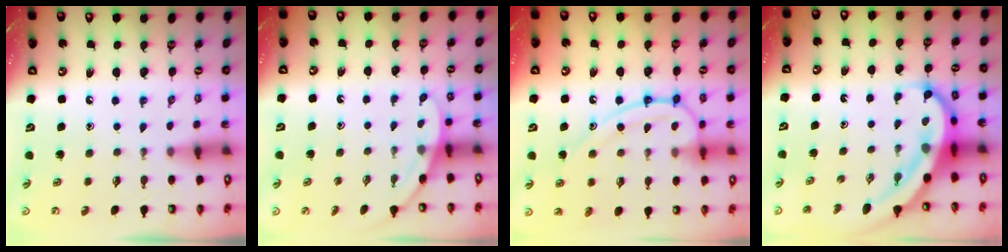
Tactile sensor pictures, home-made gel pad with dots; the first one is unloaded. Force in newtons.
{"total": 2.8, "press": 2.8, "slide": 0.2}
{"total": 13.4, "press": 13.4, "slide": 1.3}
{"total": 8.9, "press": 8.8, "slide": 1.2}